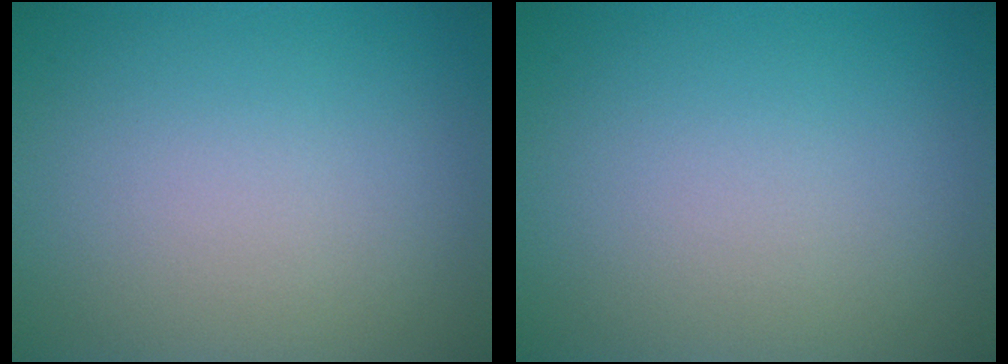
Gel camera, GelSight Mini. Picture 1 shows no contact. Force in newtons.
{"total": 0.0}